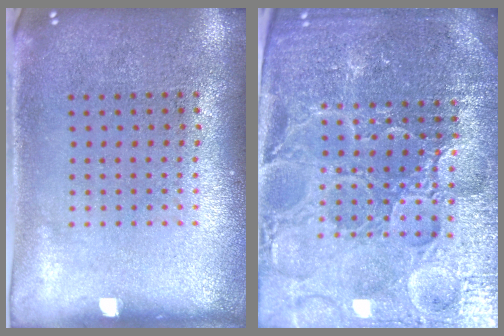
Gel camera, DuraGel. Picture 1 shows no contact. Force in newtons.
{"total": 5.5, "press": 5.1, "slide": 2.1}